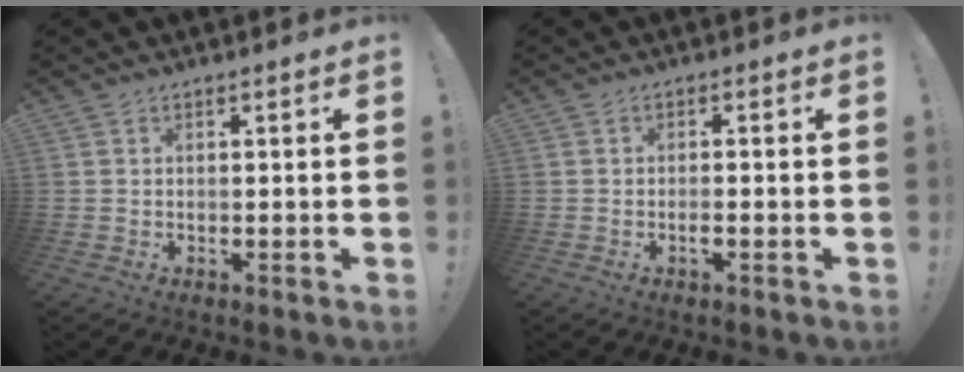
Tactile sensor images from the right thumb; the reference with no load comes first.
{"total": 1.6, "force": [-0.9, 0.1, 1.4], "torque": [-0.032, -0.002, -0.014]}